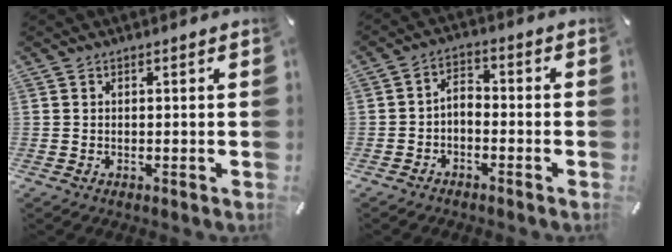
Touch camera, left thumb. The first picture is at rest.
{"total": 3.5, "force": [-2.6, 1.9, 1.3], "torque": [-0.030, 0.013, -0.054]}